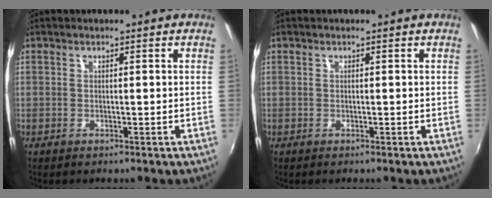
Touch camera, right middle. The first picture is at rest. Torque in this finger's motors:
{"motor_torque": [0.08, -0.18, 0.03, 0.01]}